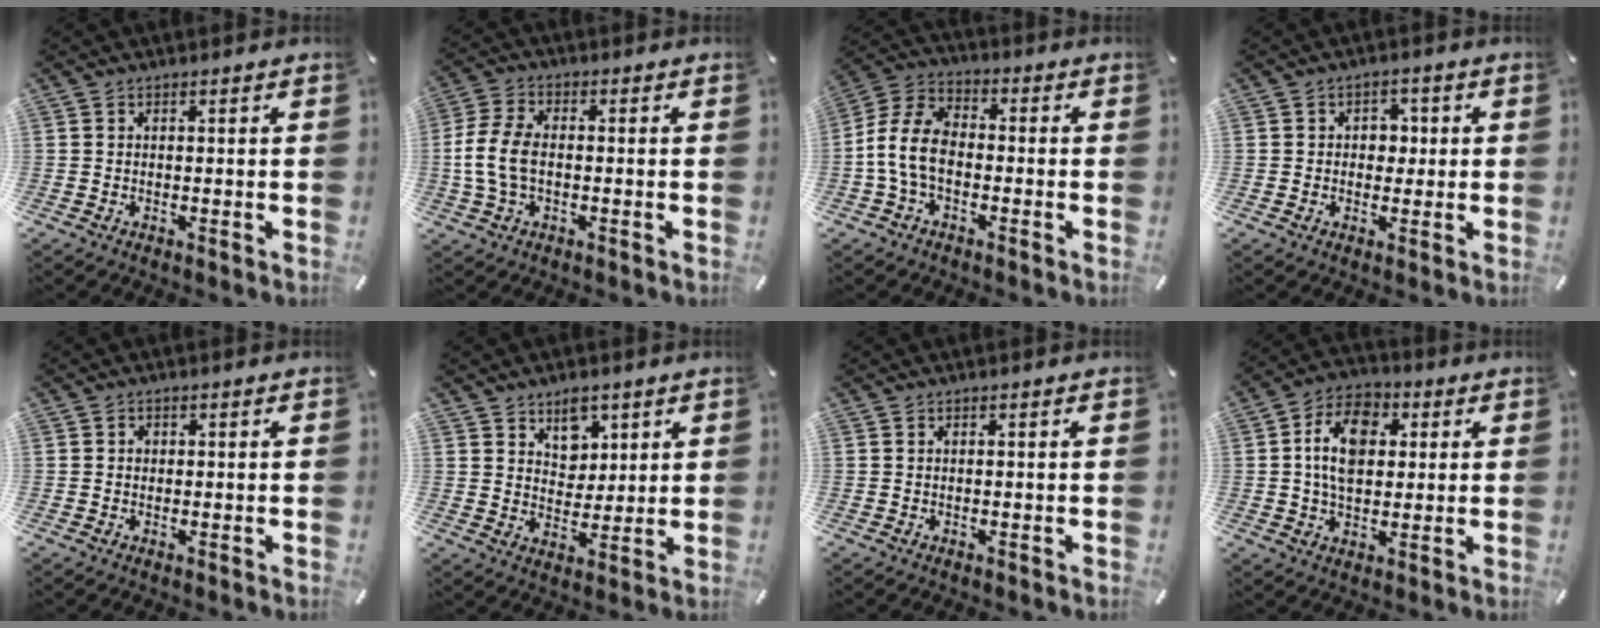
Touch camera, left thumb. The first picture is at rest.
{"total": 8.6, "force": [-1.1, 5.6, 6.5], "torque": [-0.147, 0.005, -0.022]}
{"total": 10.0, "force": [-3.0, 6.5, 6.9], "torque": [-0.151, 0.017, -0.055]}
{"total": 3.9, "force": [-0.2, 3.3, 2.0], "torque": [-0.020, 0.000, -0.012]}
{"total": 1.0, "force": [0.0, 0.9, 0.2], "torque": [-0.004, 0.005, -0.002]}
{"total": 6.9, "force": [4.3, 5.3, 1.0], "torque": [0.003, -0.030, 0.074]}
{"total": 0.0}
{"total": 12.1, "force": [2.0, 8.7, 8.2], "torque": [-0.149, 0.008, 0.032]}